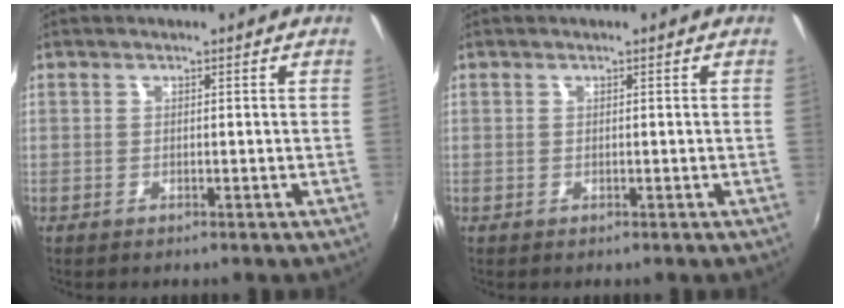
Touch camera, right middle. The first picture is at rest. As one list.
[{"total": 0.0}]